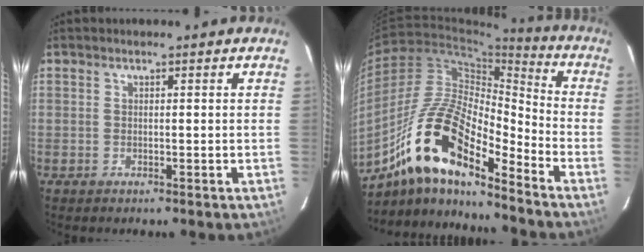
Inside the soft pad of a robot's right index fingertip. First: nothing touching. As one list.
[{"total": 16.8, "force": [-11.0, 4.6, 11.8], "torque": [-0.224, 0.024, -0.194]}]